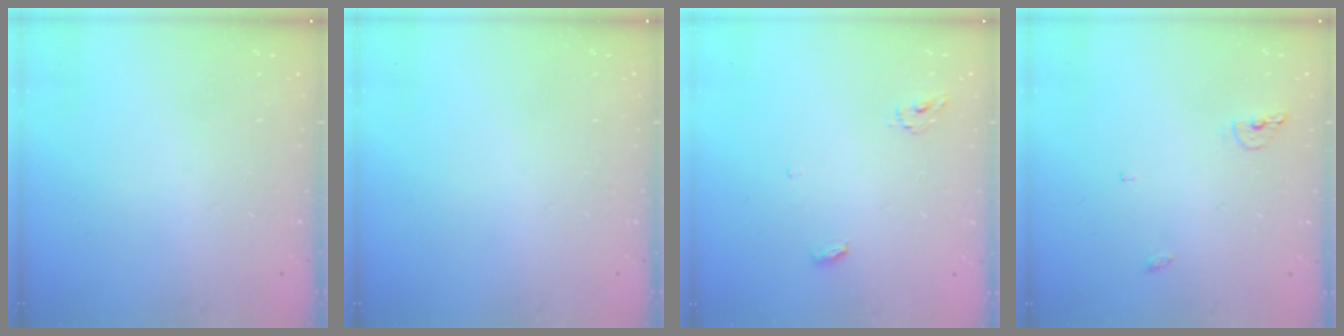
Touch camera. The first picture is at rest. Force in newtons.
{"total": 0.0}
{"total": 3.6, "press": 3.5, "slide": 0.3}
{"total": 5.7, "press": 5.6, "slide": 1.2}